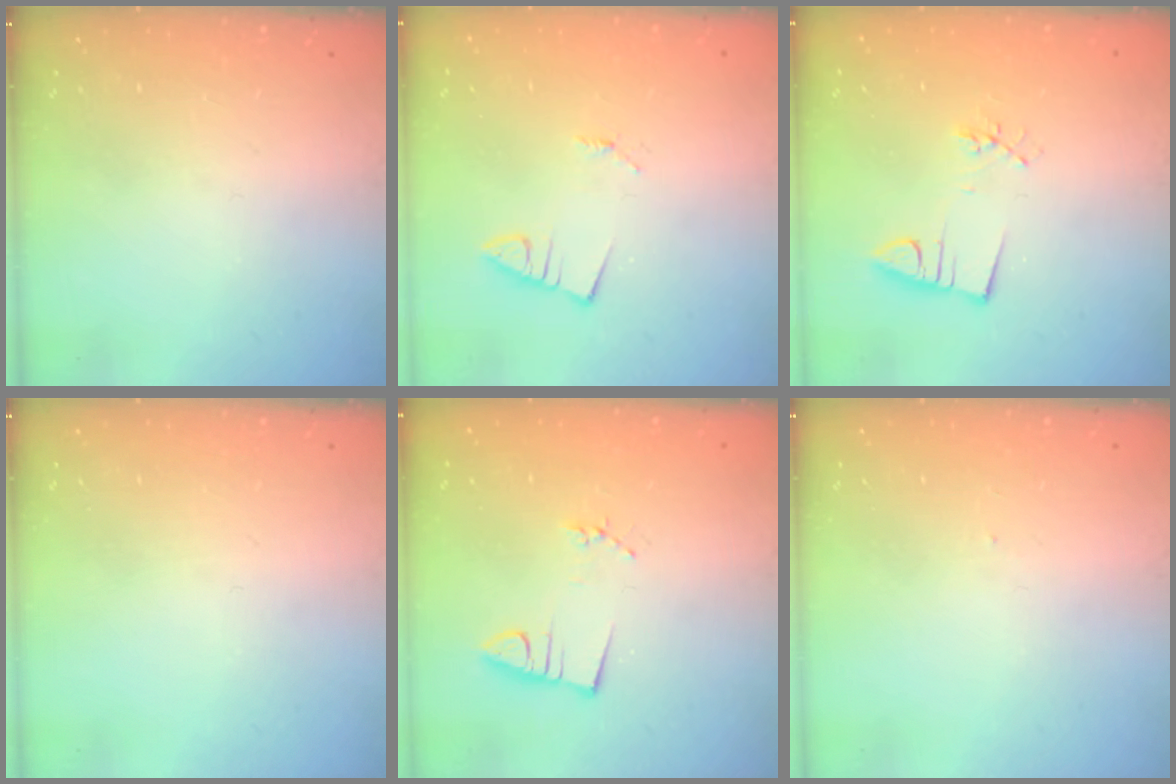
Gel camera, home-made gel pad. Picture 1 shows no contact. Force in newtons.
{"total": 1.2, "press": 1.2, "slide": 0.1}
{"total": 2.9, "press": 1.3, "slide": 2.6}
{"total": 0.0}
{"total": 2.9, "press": 1.4, "slide": 2.5}
{"total": 2.1, "press": 2.1, "slide": 0.1}